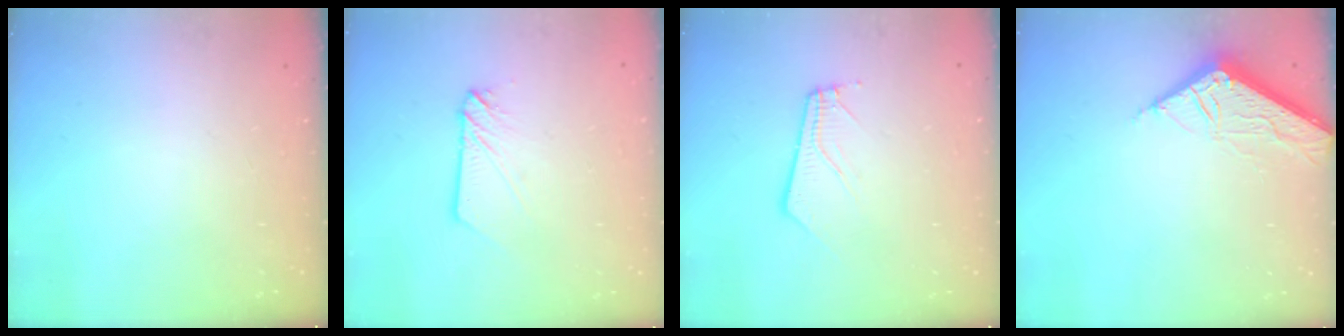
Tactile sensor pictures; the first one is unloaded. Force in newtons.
{"total": 2.9, "press": 2.9, "slide": 0.3}
{"total": 3.9, "press": 3.9, "slide": 0.2}
{"total": 7.8, "press": 7.8, "slide": 0.3}